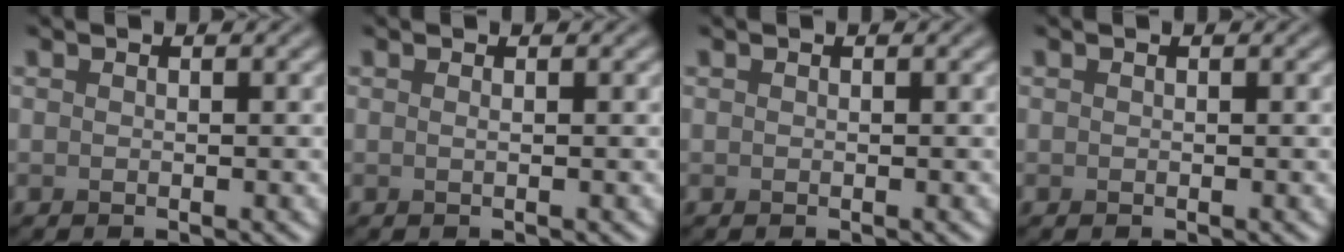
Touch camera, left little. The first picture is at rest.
{"total": 0.5, "force": [0.1, 0.2, 0.5], "torque": [-0.005, 0.002, -0.001]}
{"total": 0.0}
{"total": 0.0}